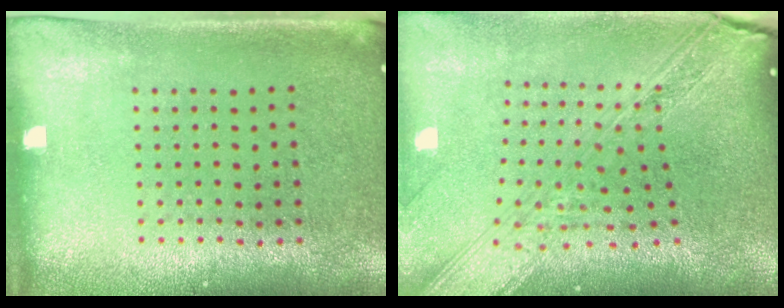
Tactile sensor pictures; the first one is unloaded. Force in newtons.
{"total": 3.8, "press": 2.8, "slide": 2.6}